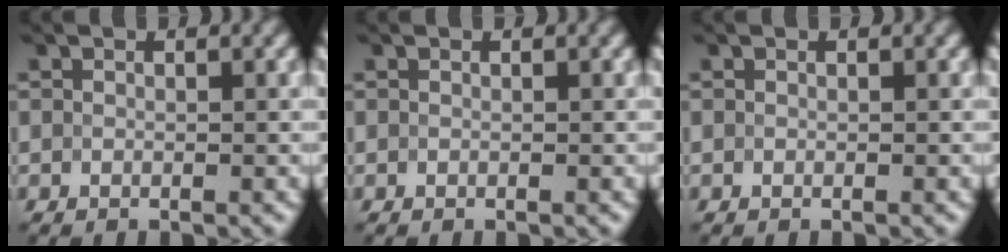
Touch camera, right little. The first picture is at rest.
{"total": 0.0}
{"total": 0.0}